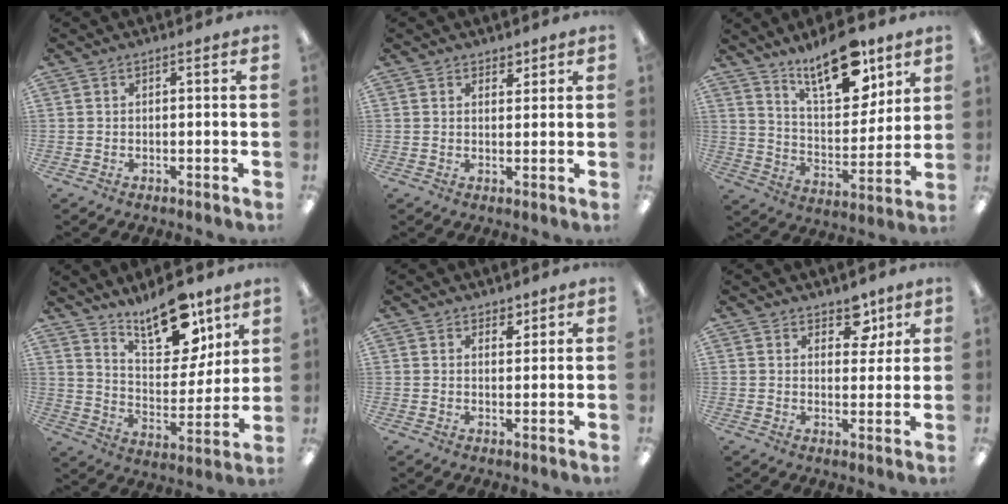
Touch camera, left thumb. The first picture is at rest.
{"total": 2.6, "force": [2.1, 1.5, 0.5], "torque": [0.003, -0.010, 0.037]}
{"total": 17.9, "force": [12.7, 7.1, 10.5], "torque": [-0.163, -0.074, 0.214]}
{"total": 17.2, "force": [12.8, 7.7, 8.7], "torque": [-0.130, -0.082, 0.222]}
{"total": 3.0, "force": [2.4, 1.7, 0.7], "torque": [0.007, -0.013, 0.040]}
{"total": 6.7, "force": [4.6, 3.9, 3.0], "torque": [-0.016, -0.023, 0.076]}